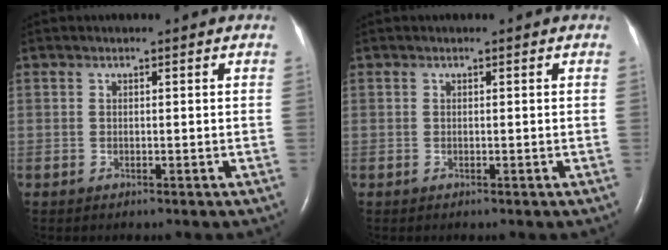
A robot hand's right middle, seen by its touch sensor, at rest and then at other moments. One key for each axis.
{"total": 0.0}